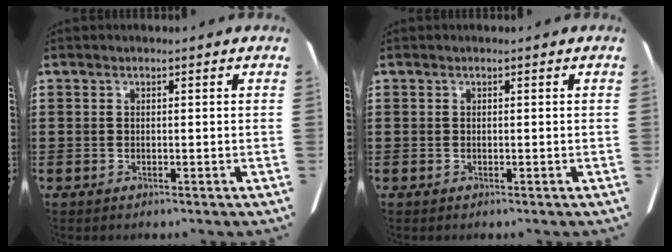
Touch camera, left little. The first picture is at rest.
{"total": 0.0}